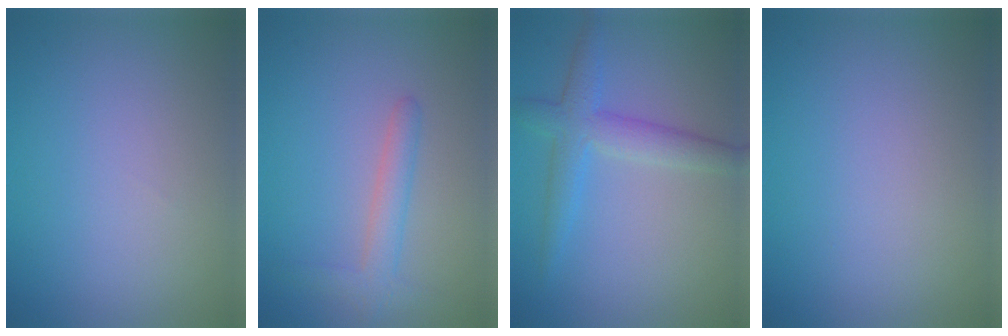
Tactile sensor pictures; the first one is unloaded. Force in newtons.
{"total": 2.4, "press": 2.4, "slide": 0.2}
{"total": 3.6, "press": 3.6, "slide": 0.1}
{"total": 0.0}